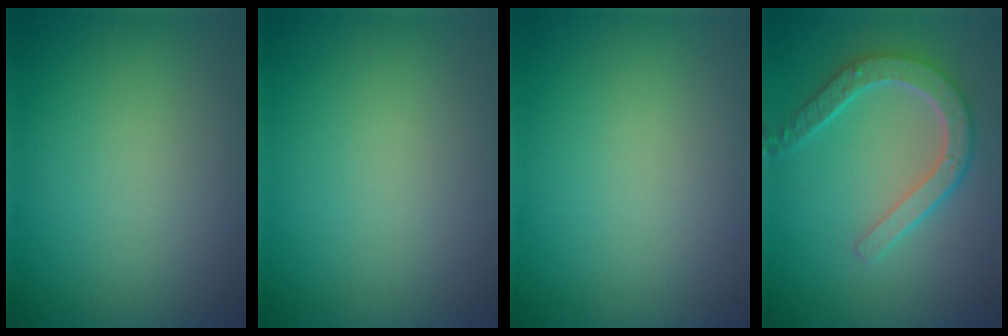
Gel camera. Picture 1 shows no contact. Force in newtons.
{"total": 0.0}
{"total": 0.0}
{"total": 4.9, "press": 3.9, "slide": 3.0}